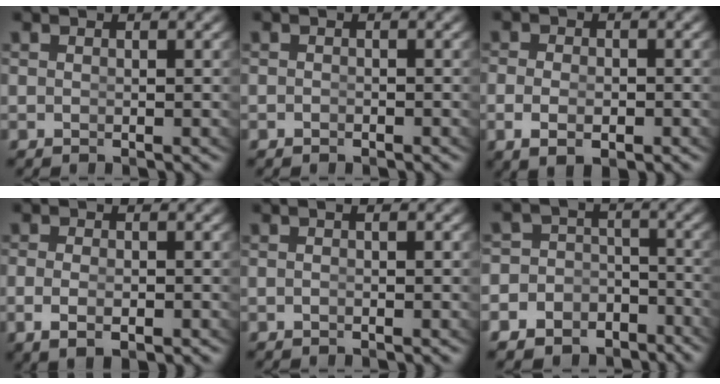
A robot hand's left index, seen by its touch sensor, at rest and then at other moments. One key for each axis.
{"total": 0.6, "fx": -0.6, "fy": -0.2, "fz": -0.1, "tx": -0.002, "ty": -0.012, "tz": -0.002}
{"total": 2.7, "fx": -1.4, "fy": 1.2, "fz": 2.0, "tx": -0.041, "ty": -0.017, "tz": -0.013}
{"total": 2.5, "fx": -1.3, "fy": 0.8, "fz": 2.0, "tx": -0.045, "ty": -0.015, "tz": -0.011}
{"total": 0.6, "fx": -0.2, "fy": -0.1, "fz": 0.6, "tx": -0.009, "ty": 0.003, "tz": -0.005}
{"total": 10.0, "fx": -5.6, "fy": 8.1, "fz": 1.8, "tx": -0.041, "ty": -0.033, "tz": -0.105}